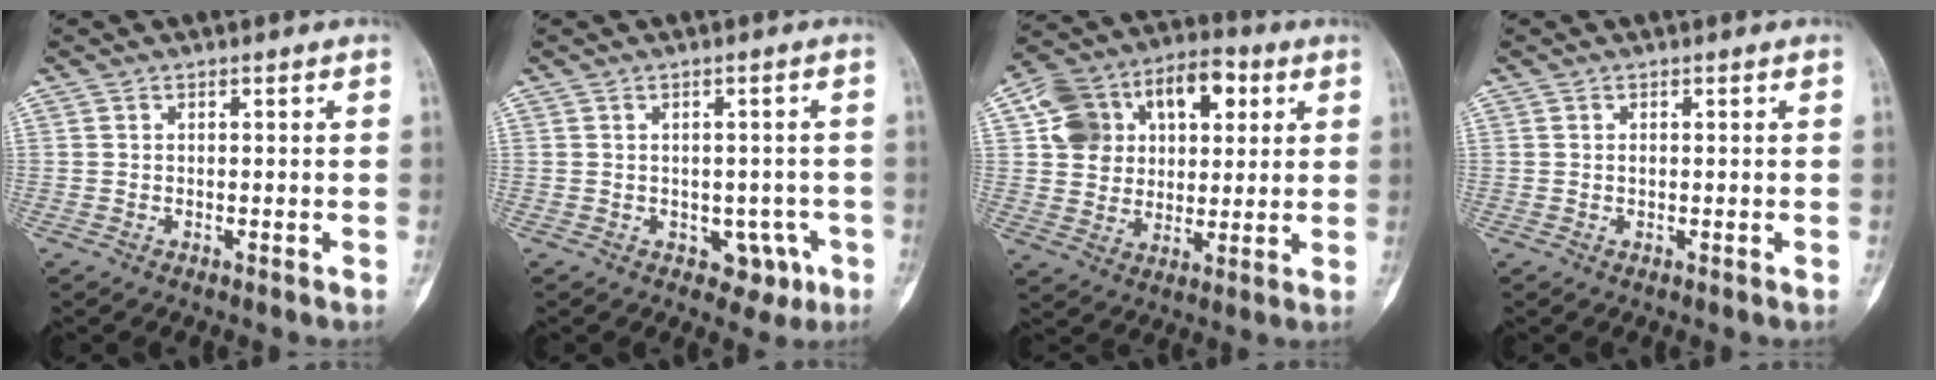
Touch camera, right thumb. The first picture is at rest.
{"total": 5.0, "force": [-1.9, 3.7, 2.8], "torque": [-0.007, 0.014, -0.016]}
{"total": 17.3, "force": [5.2, 12.8, 10.4], "torque": [-0.136, 0.020, 0.087]}
{"total": 0.7, "force": [0.1, 0.4, 0.5], "torque": [-0.010, 0.000, 0.003]}